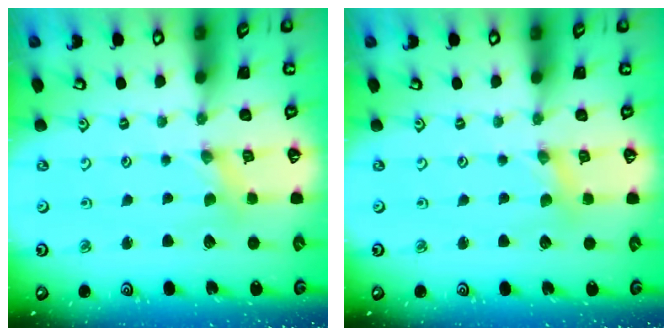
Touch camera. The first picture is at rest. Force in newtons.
{"total": 1.1, "press": 1.1, "slide": 0.2}